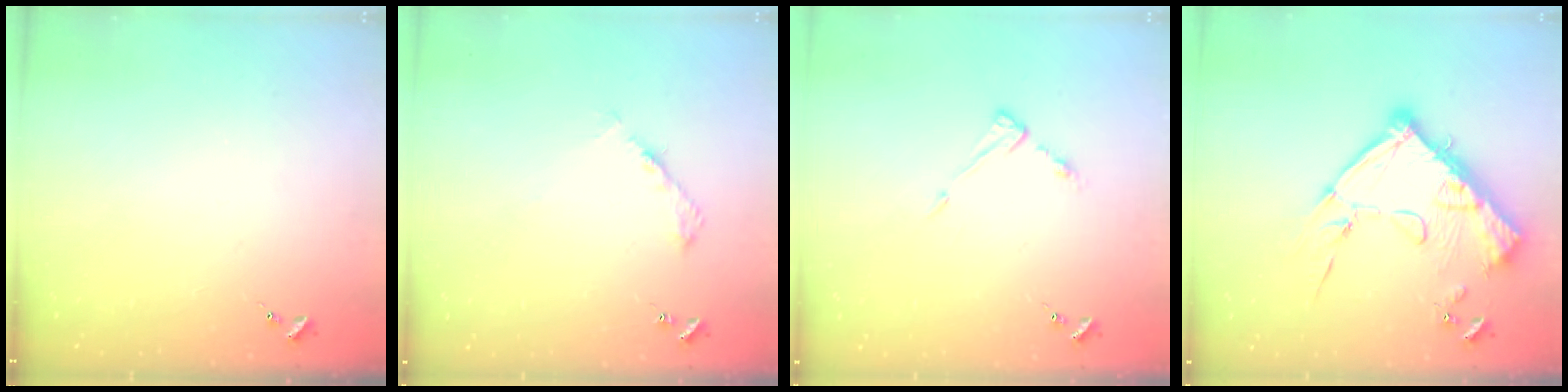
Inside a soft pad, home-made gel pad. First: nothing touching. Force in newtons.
{"total": 5.3, "press": 5.3, "slide": 0.5}
{"total": 5.6, "press": 5.6, "slide": 0.3}
{"total": 20.7, "press": 20.6, "slide": 2.2}